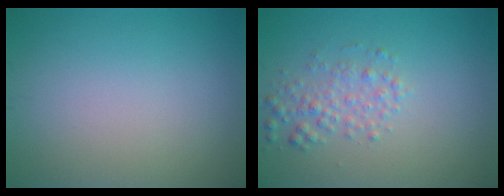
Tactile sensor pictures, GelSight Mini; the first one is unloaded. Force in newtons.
{"total": 2.2, "press": 2.2, "slide": 0.0}